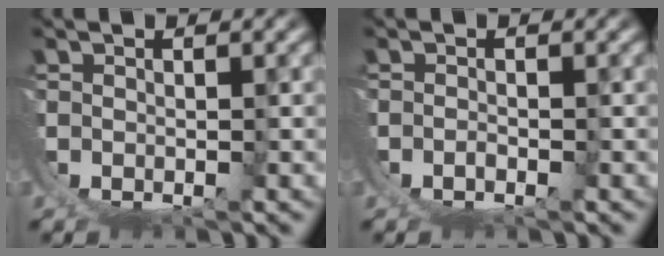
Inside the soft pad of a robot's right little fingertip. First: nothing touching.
{"total": 0.7, "force": [-0.4, -0.4, 0.3], "torque": [-0.001, 0.003, -0.011]}